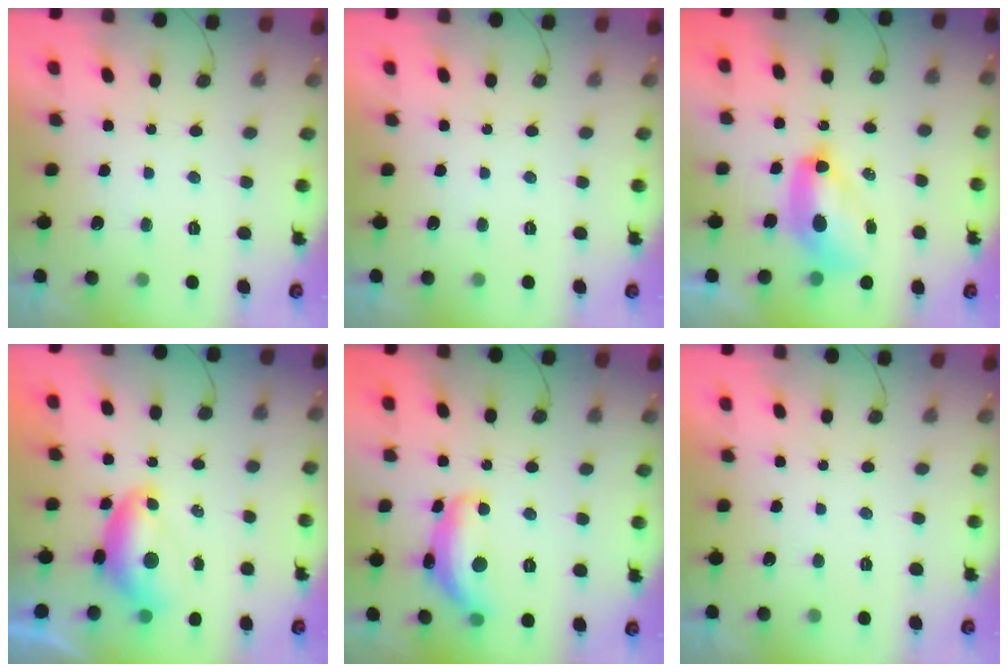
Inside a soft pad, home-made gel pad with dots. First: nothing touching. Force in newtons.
{"total": 0.0}
{"total": 10.7, "press": 10.6, "slide": 1.1}
{"total": 7.5, "press": 7.4, "slide": 0.8}
{"total": 14.0, "press": 14.0, "slide": 0.7}
{"total": 0.0}